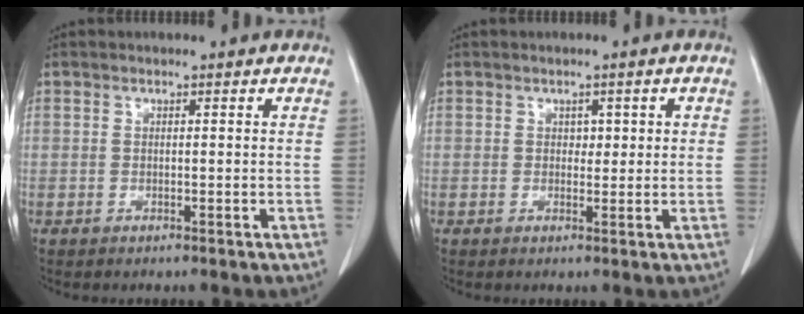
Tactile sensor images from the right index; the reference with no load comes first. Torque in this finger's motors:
{"motor_torque": [0.00, -0.04, 0.00, -0.01]}